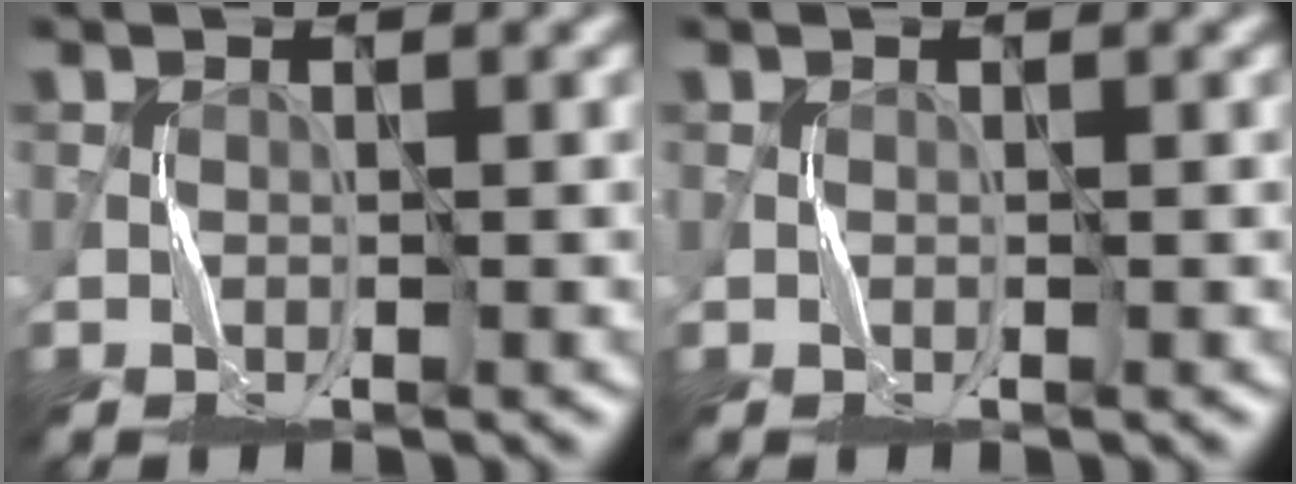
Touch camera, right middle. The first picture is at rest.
{"total": 0.0}